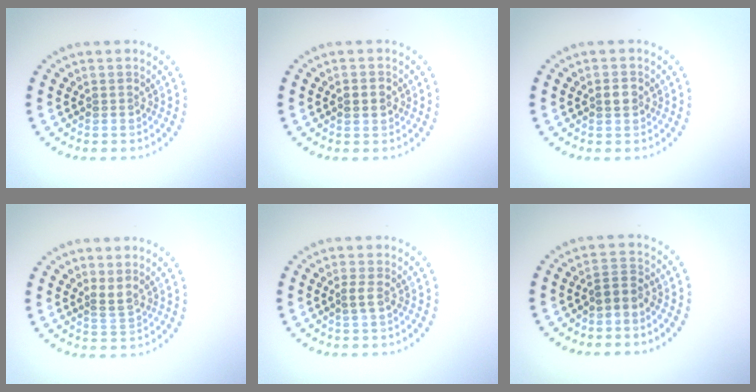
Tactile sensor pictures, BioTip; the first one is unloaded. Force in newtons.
{"total": 2.1, "press": 2.1, "slide": 0.1}
{"total": 1.6, "press": 1.6, "slide": 0.3}
{"total": 1.4, "press": 1.0, "slide": 0.9}
{"total": 0.9, "press": 0.8, "slide": 0.4}
{"total": 2.0, "press": 1.5, "slide": 1.2}